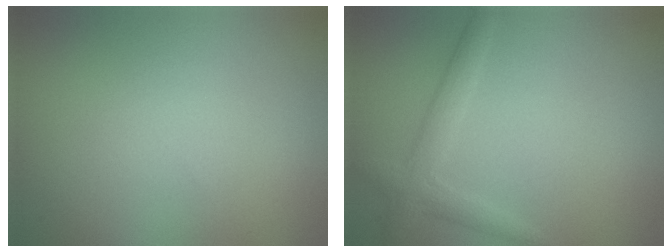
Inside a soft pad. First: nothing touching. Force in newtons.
{"total": 2.3, "press": 2.3, "slide": 0.1}